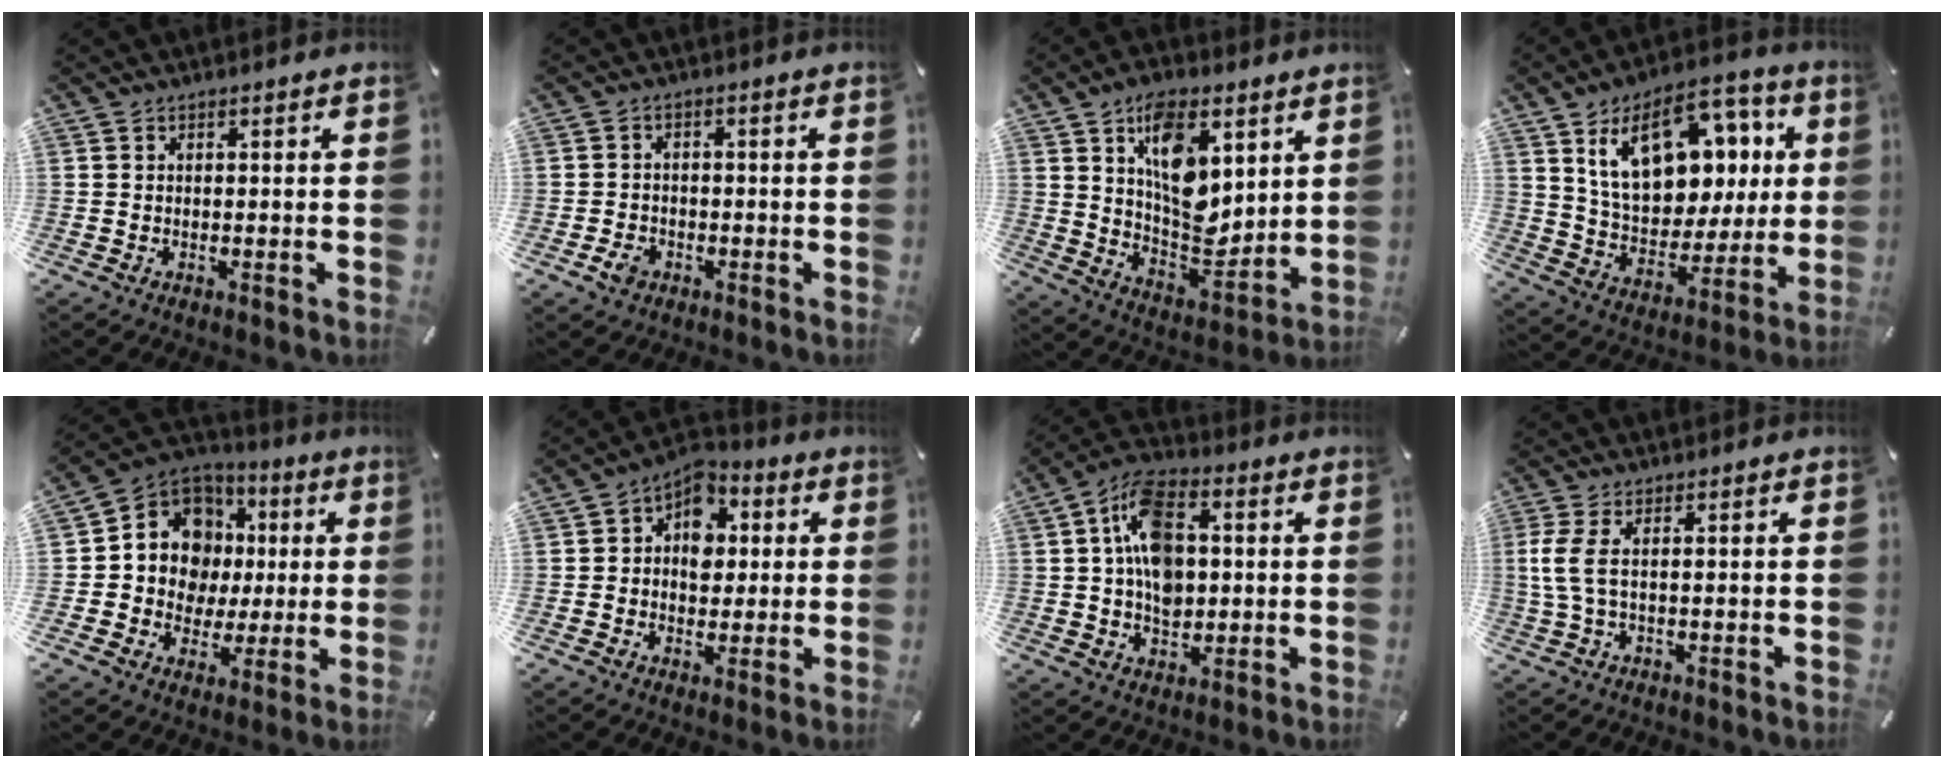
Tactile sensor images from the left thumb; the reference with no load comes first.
{"total": 3.5, "force": [-1.8, 2.6, 1.6], "torque": [-0.033, 0.006, -0.034]}
{"total": 14.6, "force": [6.5, 8.1, 10.3], "torque": [-0.168, -0.033, 0.114]}
{"total": 19.5, "force": [8.3, 12.8, 12.2], "torque": [-0.198, -0.033, 0.151]}
{"total": 12.0, "force": [1.7, 11.4, 3.6], "torque": [-0.076, -0.022, 0.040]}
{"total": 8.2, "force": [0.5, 6.9, 4.5], "torque": [-0.055, -0.004, 0.003]}
{"total": 12.5, "force": [1.4, 8.6, 9.0], "torque": [-0.173, 0.008, 0.025]}
{"total": 4.9, "force": [0.5, 1.0, 4.8], "torque": [-0.109, -0.013, 0.004]}